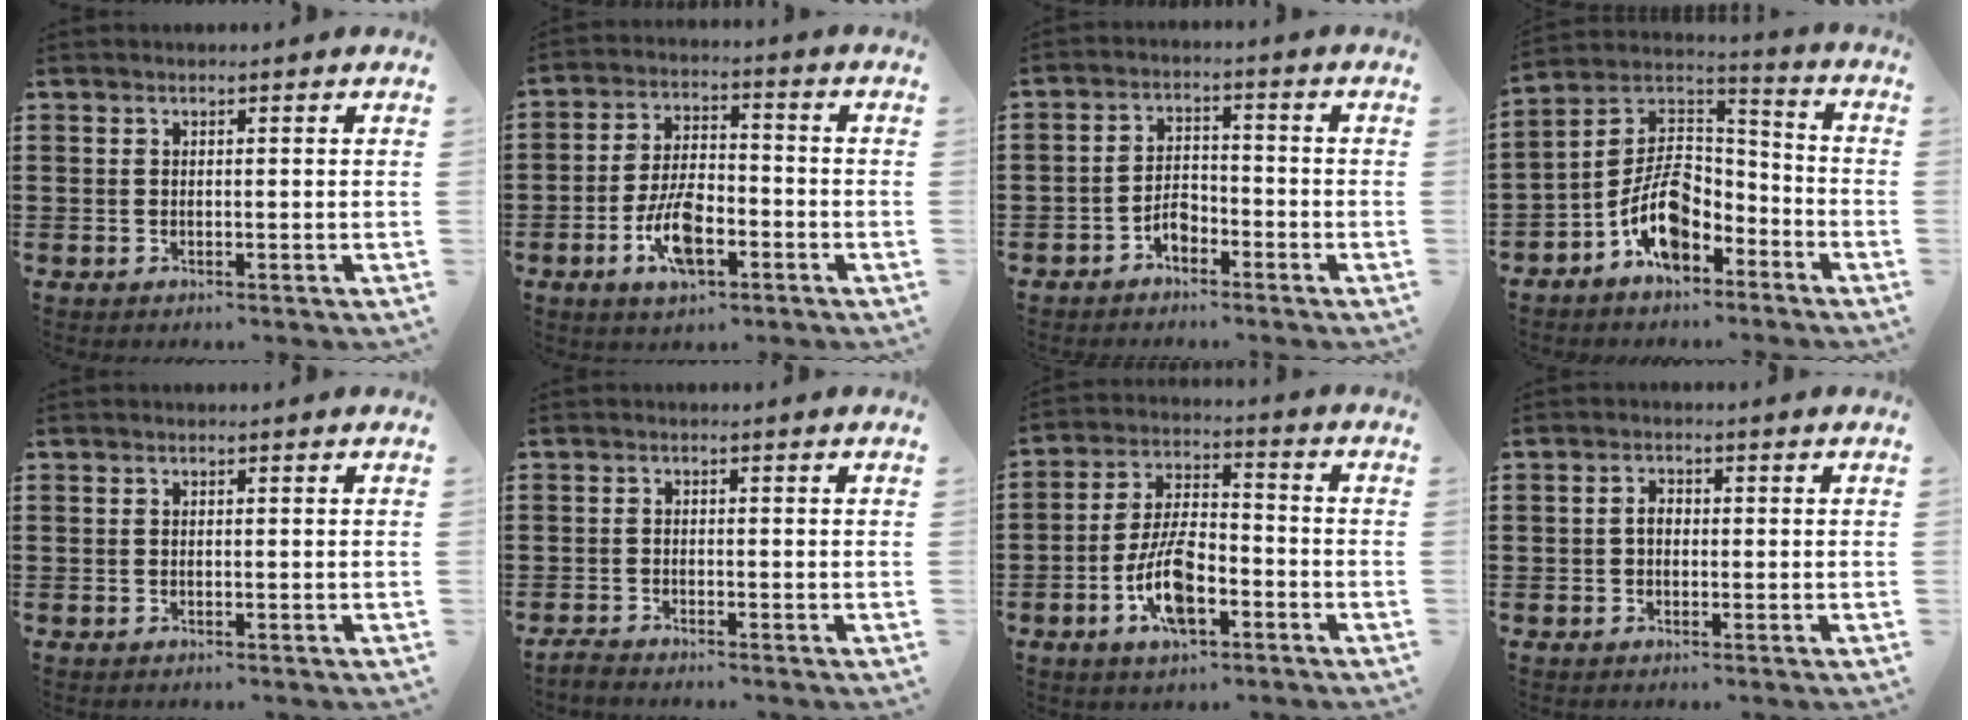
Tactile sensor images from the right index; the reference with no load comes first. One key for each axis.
{"total": 8.7, "fx": -3.5, "fy": 4.0, "fz": 6.9, "tx": -0.152, "ty": 0.000, "tz": -0.066}
{"total": 3.6, "fx": -2.4, "fy": 2.0, "fz": 1.8, "tx": -0.035, "ty": 0.008, "tz": -0.048}
{"total": 9.9, "fx": -5.1, "fy": 5.6, "fz": 6.4, "tx": -0.152, "ty": 0.004, "tz": -0.103}
{"total": 0.0}
{"total": 1.3, "fx": -1.3, "fy": 0.0, "fz": 0.1, "tx": -0.005, "ty": 0.000, "tz": -0.025}
{"total": 9.7, "fx": -3.8, "fy": 4.3, "fz": 7.8, "tx": -0.165, "ty": 0.002, "tz": -0.070}
{"total": 1.9, "fx": -0.2, "fy": 1.2, "fz": 1.4, "tx": -0.028, "ty": 0.004, "tz": -0.005}